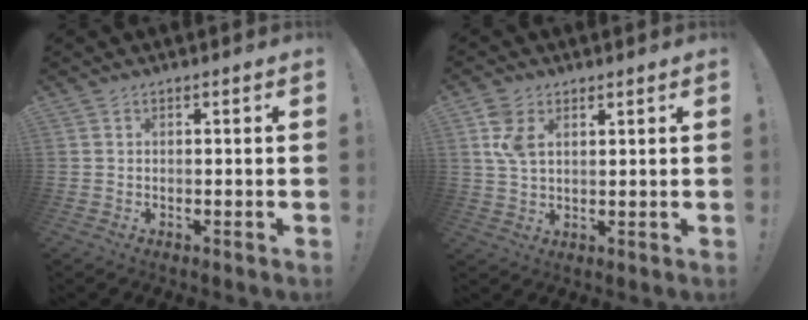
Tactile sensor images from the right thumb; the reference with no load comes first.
{"total": 6.7, "force": [2.8, 4.0, 4.6], "torque": [-0.091, -0.003, 0.053]}